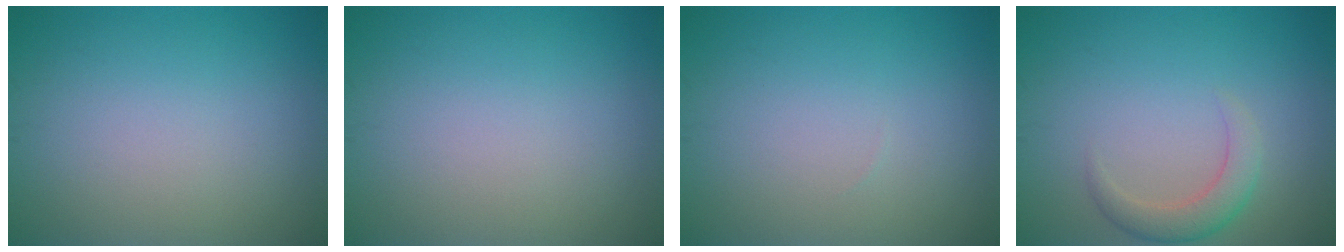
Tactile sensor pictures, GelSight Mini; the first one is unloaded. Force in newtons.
{"total": 0.0}
{"total": 0.0}
{"total": 2.6, "press": 2.6, "slide": 0.1}